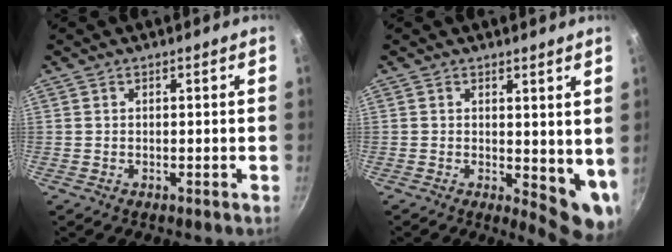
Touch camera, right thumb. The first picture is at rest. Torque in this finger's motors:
{"motor_torque": [-0.08, 0.76, 1.20, -0.14, 0.07]}